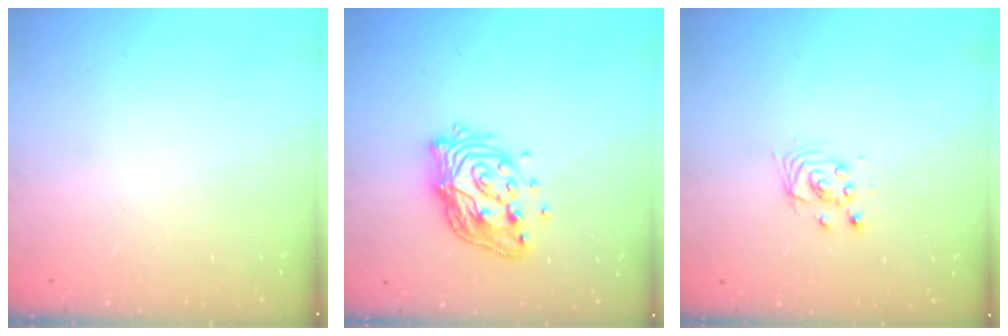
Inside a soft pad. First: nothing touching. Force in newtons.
{"total": 14.4, "press": 14.3, "slide": 1.0}
{"total": 3.3, "press": 3.3, "slide": 0.3}